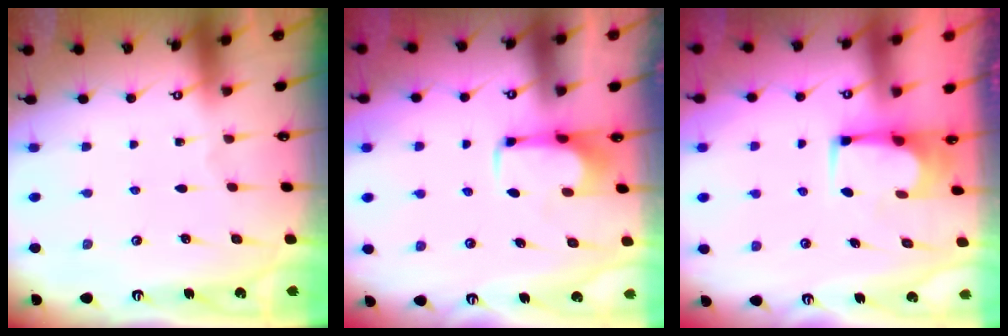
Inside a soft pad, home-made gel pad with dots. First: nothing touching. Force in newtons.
{"total": 2.1, "press": 2.0, "slide": 0.7}
{"total": 2.2, "press": 2.2, "slide": 0.2}